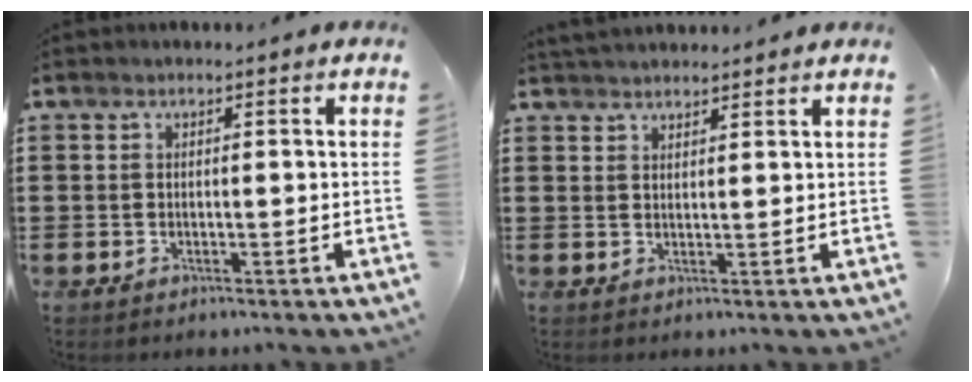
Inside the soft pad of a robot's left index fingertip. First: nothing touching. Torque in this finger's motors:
{"motor_torque": [0.80, -0.78, 0.35, 0.06]}